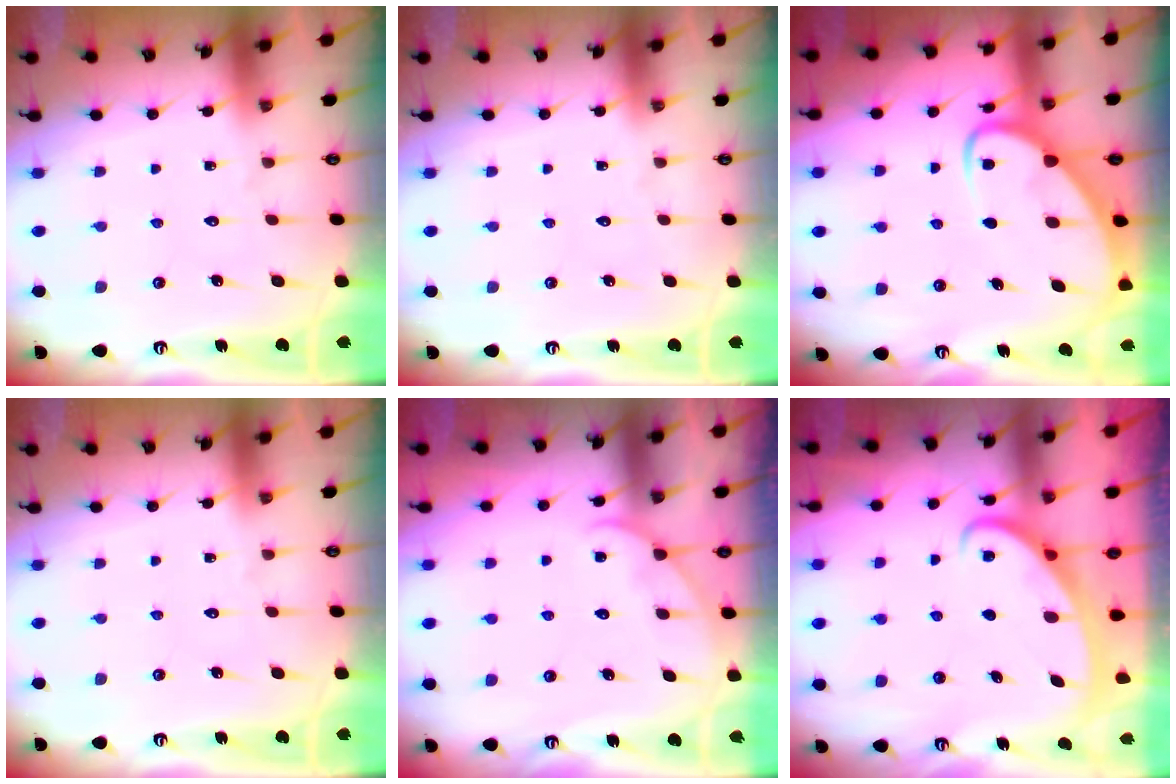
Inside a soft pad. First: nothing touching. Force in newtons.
{"total": 0.0}
{"total": 5.5, "press": 5.5, "slide": 0.5}
{"total": 0.0}
{"total": 4.6, "press": 4.6, "slide": 0.5}
{"total": 2.5, "press": 2.5, "slide": 0.3}